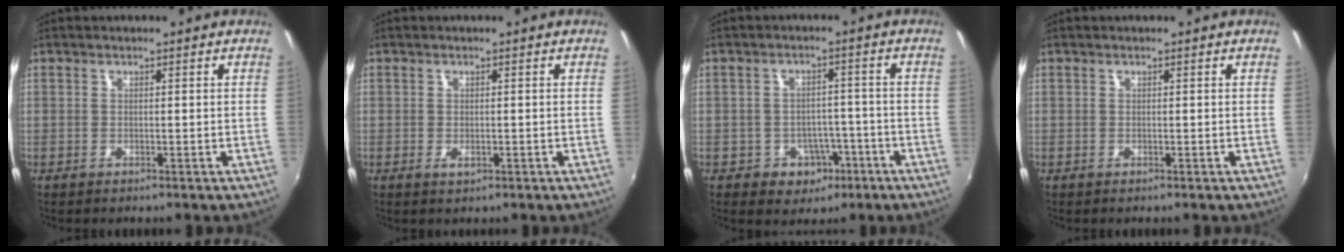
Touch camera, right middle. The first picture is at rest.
{"total": 1.3, "force": [-0.5, 0.7, 1.0], "torque": [-0.017, -0.002, -0.006]}
{"total": 5.9, "force": [-2.9, 4.8, 1.9], "torque": [-0.042, 0.017, -0.024]}
{"total": 0.0}